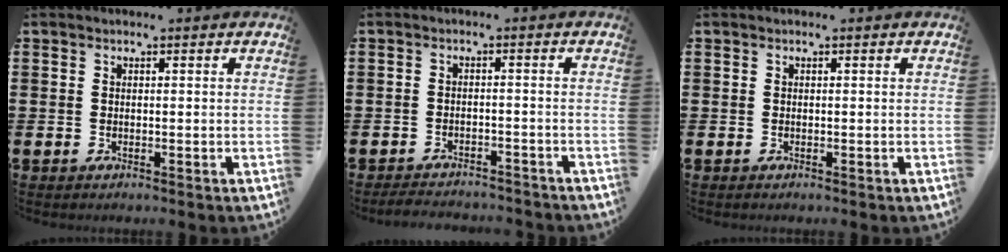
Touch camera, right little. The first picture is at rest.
{"total": 2.3, "force": [-2.3, 0.1, 0.1], "torque": [-0.006, 0.002, -0.050]}
{"total": 0.0}